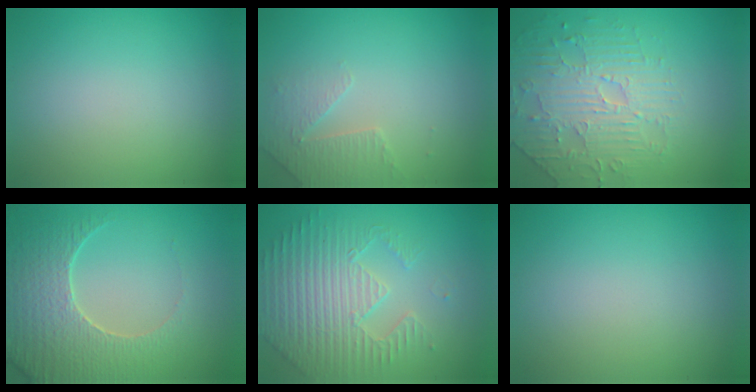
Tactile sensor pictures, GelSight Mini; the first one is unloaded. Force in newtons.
{"total": 2.3, "press": 2.2, "slide": 0.6}
{"total": 4.4, "press": 4.0, "slide": 1.7}
{"total": 4.9, "press": 4.7, "slide": 1.4}
{"total": 4.7, "press": 4.4, "slide": 1.6}
{"total": 0.0}